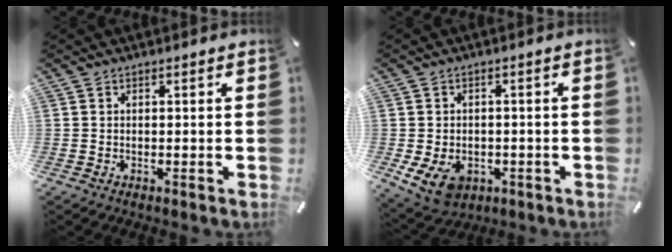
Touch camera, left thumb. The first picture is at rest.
{"total": 8.0, "force": [-2.8, 6.0, 4.5], "torque": [-0.096, 0.012, -0.050]}